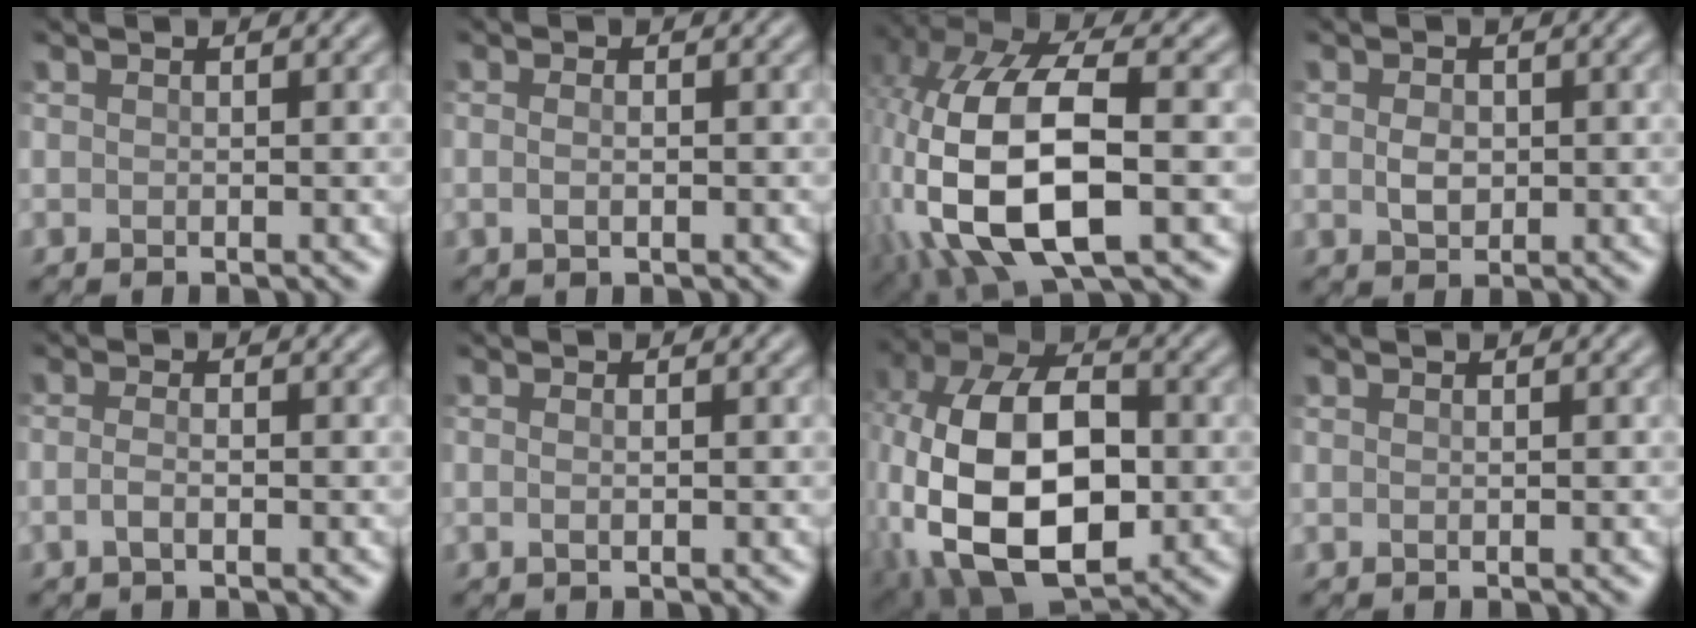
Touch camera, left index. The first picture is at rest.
{"total": 1.3, "force": [-0.1, 0.5, 1.2], "torque": [-0.020, -0.004, -0.004]}
{"total": 13.7, "force": [-2.8, 7.1, 11.4], "torque": [-0.268, -0.018, -0.042]}
{"total": 2.0, "force": [0.1, 1.4, 1.4], "torque": [-0.028, -0.001, 0.001]}
{"total": 1.6, "force": [-0.5, 0.6, 1.4], "torque": [-0.031, -0.001, -0.015]}
{"total": 1.0, "force": [0.0, 0.4, 0.9], "torque": [-0.014, -0.007, 0.000]}
{"total": 17.0, "force": [-2.4, 10.6, 13.1], "torque": [-0.254, -0.007, -0.041]}
{"total": 0.0}